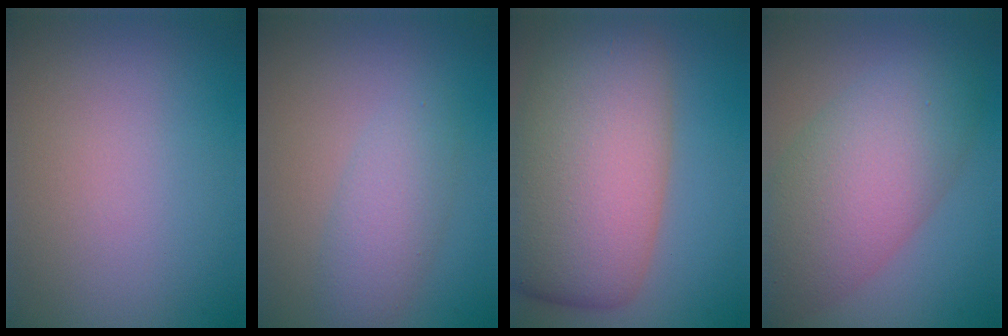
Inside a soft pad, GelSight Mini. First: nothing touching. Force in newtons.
{"total": 3.0, "press": 3.0, "slide": 0.0}
{"total": 12.0, "press": 12.0, "slide": 0.5}
{"total": 8.1, "press": 8.1, "slide": 0.3}